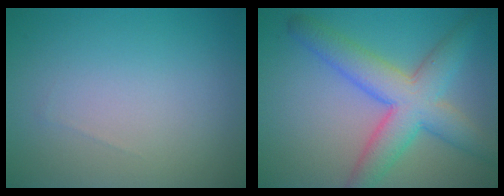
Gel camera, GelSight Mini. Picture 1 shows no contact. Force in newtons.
{"total": 7.0, "press": 7.0, "slide": 0.1}